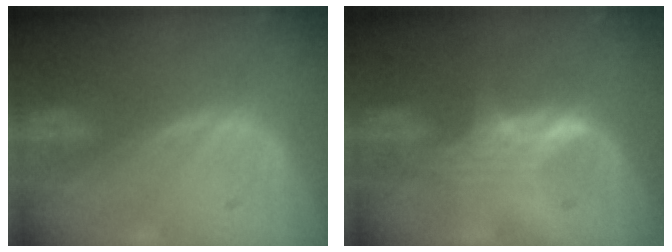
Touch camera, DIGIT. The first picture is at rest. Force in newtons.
{"total": 2.9, "press": 2.9, "slide": 0.4}